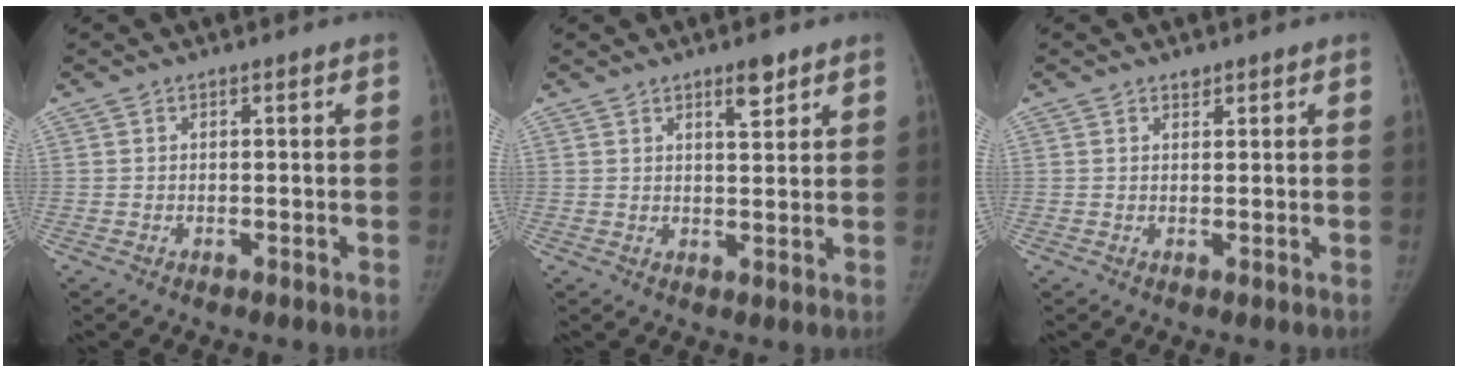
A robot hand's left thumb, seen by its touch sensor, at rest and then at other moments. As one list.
[{"total": 4.1, "force": [2.8, 1.2, 2.8], "torque": [-0.032, -0.018, 0.043]}, {"total": 1.2, "force": [1.0, 0.6, 0.3], "torque": [0.000, -0.007, 0.014]}]